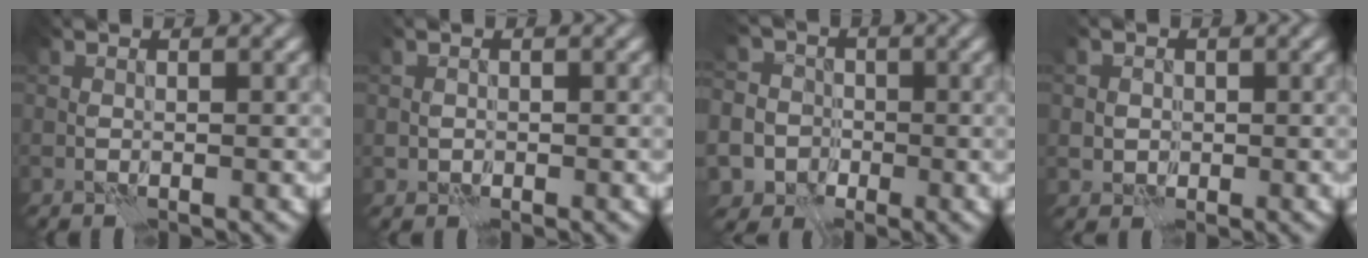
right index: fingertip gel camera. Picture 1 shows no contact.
{"total": 0.7, "force": [-0.1, 0.7, 0.0], "torque": [0.005, -0.001, -0.003]}
{"total": 11.8, "force": [-4.3, 10.7, 2.9], "torque": [-0.072, -0.003, -0.104]}
{"total": 2.2, "force": [0.3, 2.2, 0.4], "torque": [0.007, 0.004, -0.002]}